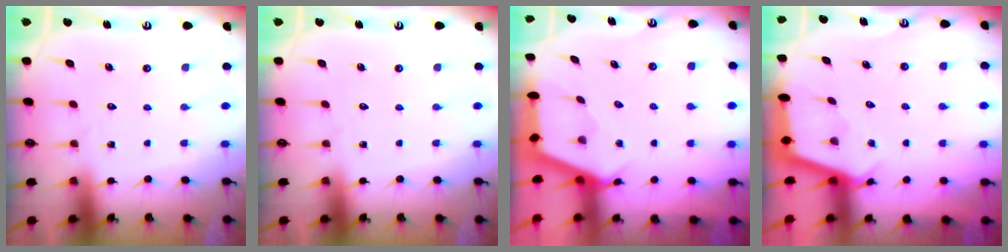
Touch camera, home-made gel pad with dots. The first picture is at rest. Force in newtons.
{"total": 0.0}
{"total": 2.9, "press": 2.8, "slide": 0.4}
{"total": 2.9, "press": 2.9, "slide": 0.3}